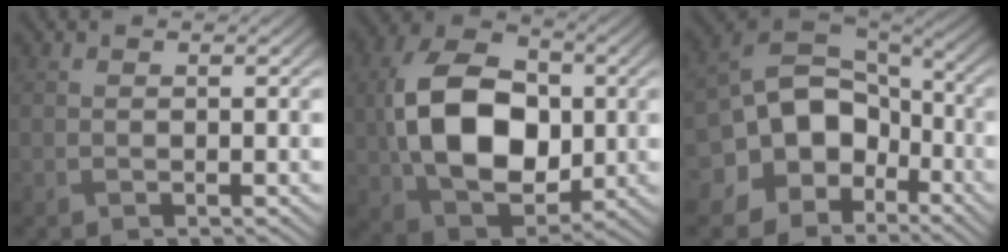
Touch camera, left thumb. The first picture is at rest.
{"total": 14.4, "force": [0.0, 9.8, 10.5], "torque": [-0.219, 0.002, 0.002]}
{"total": 15.1, "force": [-4.1, 12.1, 8.1], "torque": [-0.177, -0.011, -0.086]}